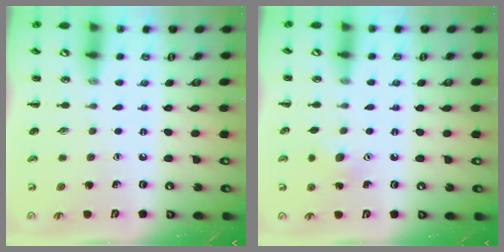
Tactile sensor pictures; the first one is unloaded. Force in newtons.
{"total": 6.4, "press": 6.2, "slide": 1.4}